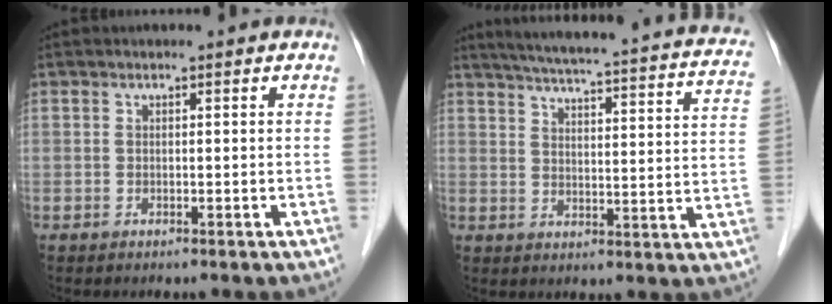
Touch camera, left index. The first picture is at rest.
{"total": 24.5, "force": [20.8, 2.9, 12.7], "torque": [-0.182, -0.013, 0.243]}